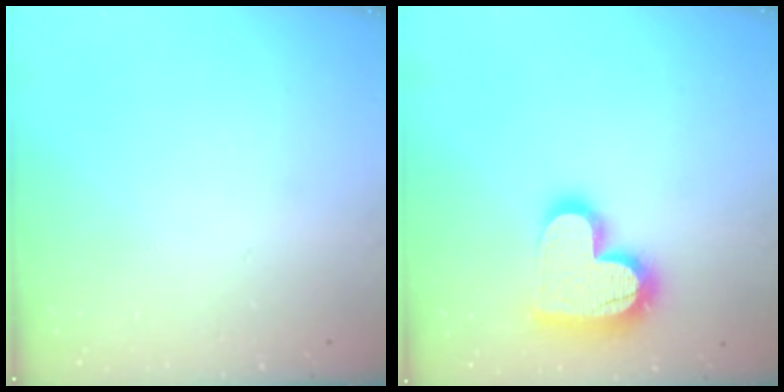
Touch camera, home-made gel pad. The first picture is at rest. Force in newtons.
{"total": 16.9, "press": 16.9, "slide": 1.3}